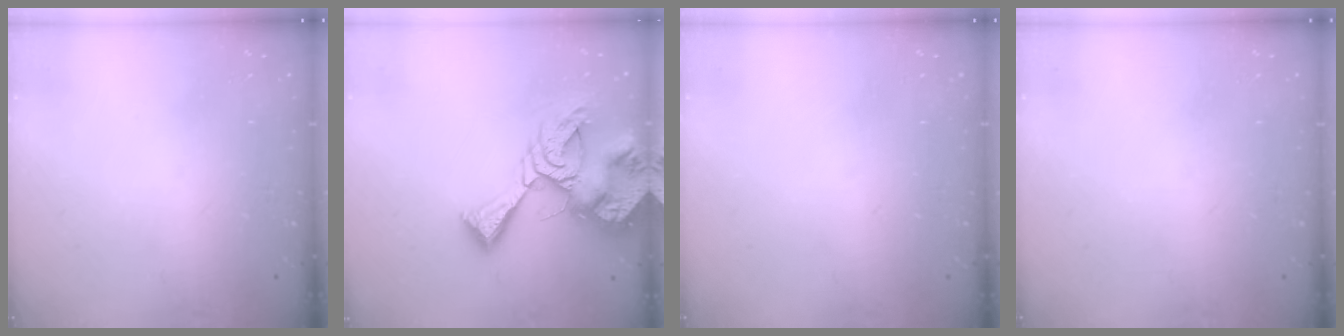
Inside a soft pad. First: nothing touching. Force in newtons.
{"total": 14.5, "press": 14.4, "slide": 1.6}
{"total": 0.0}
{"total": 0.0}